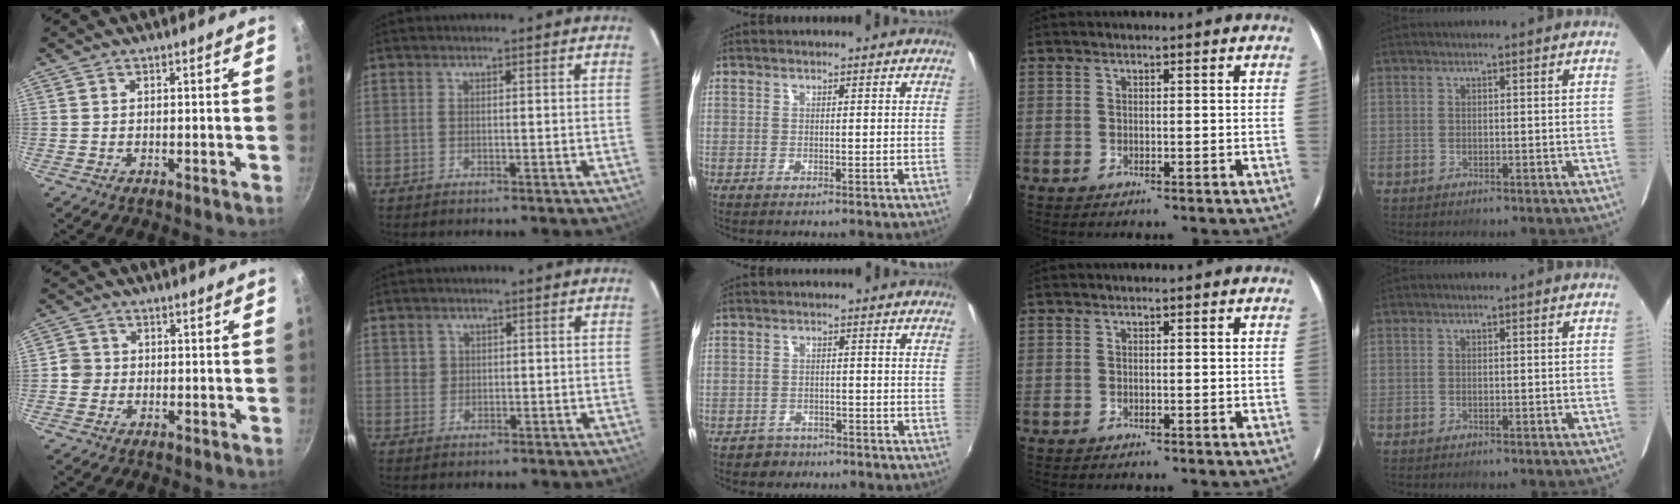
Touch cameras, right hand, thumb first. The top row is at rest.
{"thumb": {"total": 3.0, "force": [-0.5, 2.9, 0.7], "torque": [0.005, 0.011, -0.015]}, "index": {"total": 1.9, "force": [0.6, 1.8, 0.0], "torque": [0.008, 0.007, 0.009]}, "middle": {"total": 3.6, "force": [-2.6, 2.4, 0.1], "torque": [-0.015, 0.002, -0.044]}}